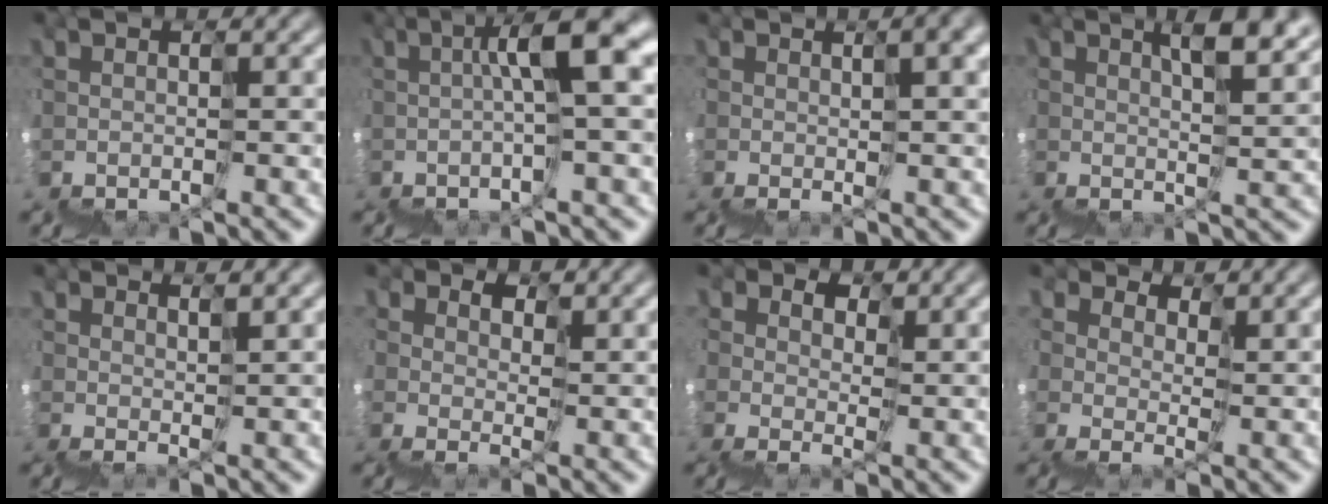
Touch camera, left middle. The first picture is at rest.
{"total": 8.2, "force": [2.0, 1.7, 7.8], "torque": [-0.104, 0.032, 0.025]}
{"total": 9.1, "force": [2.9, 3.9, 7.8], "torque": [-0.090, 0.034, 0.062]}
{"total": 8.5, "force": [5.1, 3.2, 5.9], "torque": [-0.064, 0.034, 0.088]}
{"total": 2.6, "force": [1.9, 0.7, 1.7], "torque": [0.003, 0.013, 0.037]}
{"total": 2.7, "force": [1.2, 2.1, 1.1], "torque": [-0.008, 0.003, 0.020]}
{"total": 3.8, "force": [1.3, 3.1, 1.8], "torque": [-0.019, -0.001, 0.022]}
{"total": 2.7, "force": [2.0, 1.7, 0.4], "torque": [0.003, 0.010, 0.044]}